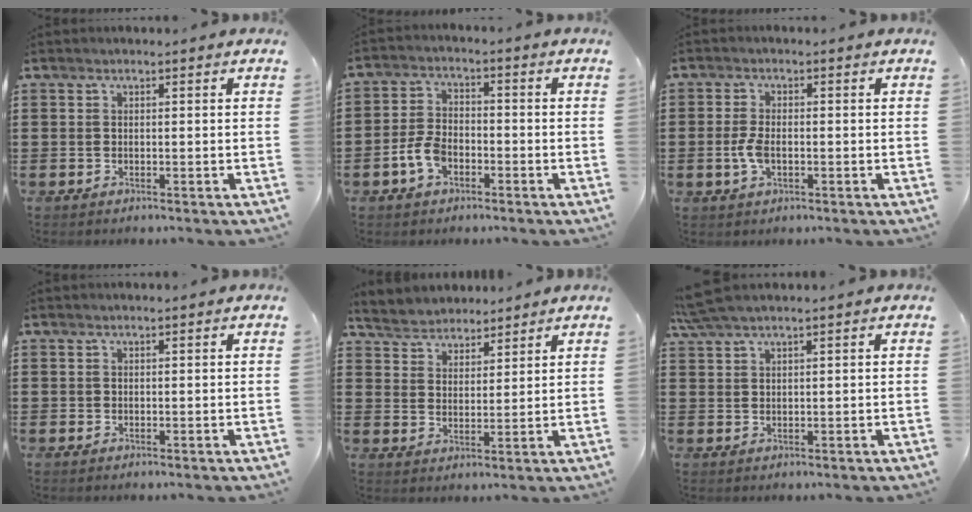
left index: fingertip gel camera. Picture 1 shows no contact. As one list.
[{"total": 5.0, "force": [-2.3, 2.8, 3.4], "torque": [-0.086, 0.000, -0.050]}, {"total": 3.7, "force": [-0.7, 1.8, 3.2], "torque": [-0.087, -0.008, -0.021]}, {"total": 0.0}, {"total": 4.3, "force": [4.1, 1.4, -0.1], "torque": [-0.020, -0.010, 0.075]}, {"total": 3.1, "force": [2.4, 0.2, 2.0], "torque": [-0.047, 0.002, 0.045]}]